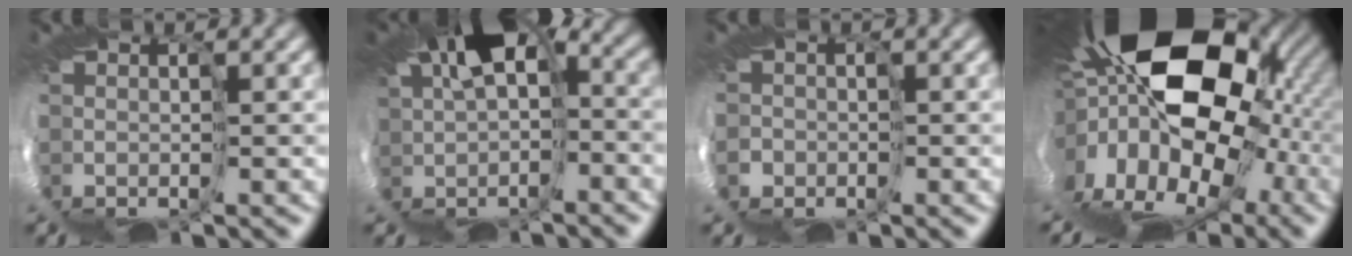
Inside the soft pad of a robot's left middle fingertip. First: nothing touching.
{"total": 5.6, "force": [2.0, 3.3, 4.1], "torque": [-0.100, -0.020, 0.055]}
{"total": 2.5, "force": [-0.8, 2.1, -1.1], "torque": [0.007, -0.011, -0.020]}
{"total": 16.7, "force": [-0.6, 10.5, 12.9], "torque": [-0.177, 0.004, -0.049]}